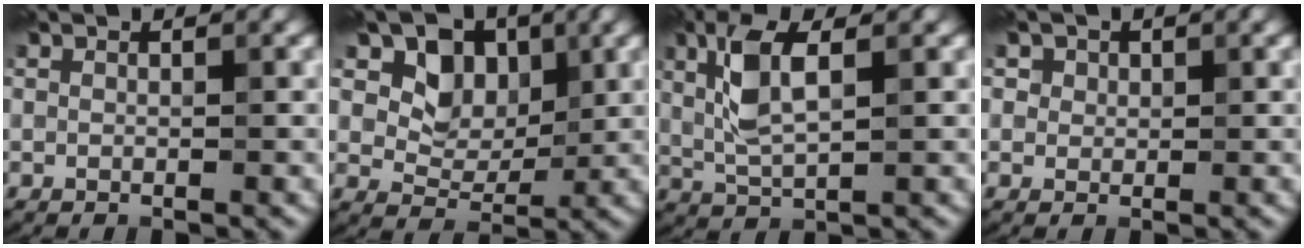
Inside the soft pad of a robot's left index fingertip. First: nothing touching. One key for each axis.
{"total": 4.9, "fx": 1.9, "fy": 3.9, "fz": 2.3, "tx": -0.040, "ty": -0.012, "tz": 0.024}
{"total": 4.5, "fx": 1.3, "fy": 1.4, "fz": 4.1, "tx": -0.095, "ty": 0.005, "tz": 0.028}
{"total": 1.8, "fx": 1.0, "fy": 1.4, "fz": 0.4, "tx": 0.001, "ty": 0.009, "tz": 0.009}